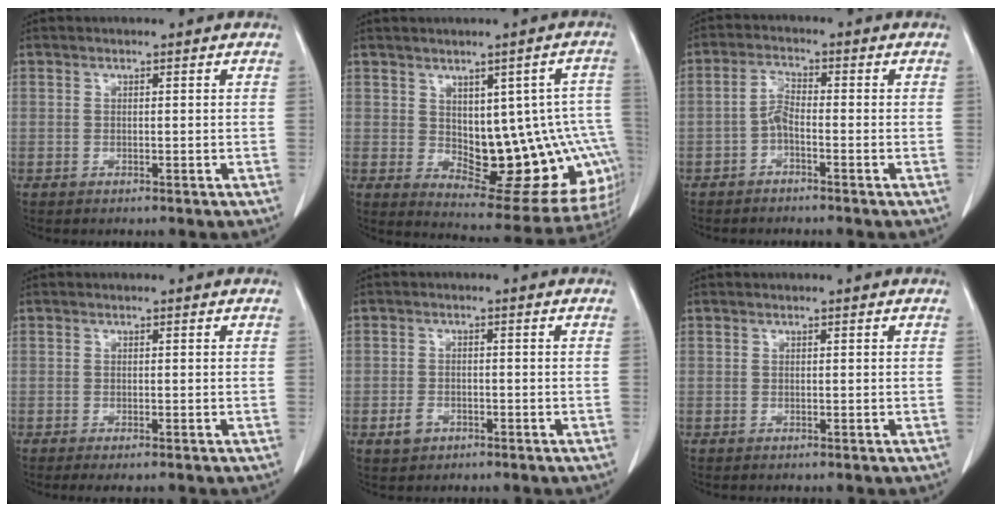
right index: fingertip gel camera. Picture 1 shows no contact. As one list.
[{"total": 17.4, "force": [-1.3, 7.9, 15.5], "torque": [-0.135, 0.020, 0.011]}, {"total": 2.8, "force": [-1.3, 0.9, 2.4], "torque": [-0.050, 0.005, -0.027]}, {"total": 2.0, "force": [-1.5, 0.3, 1.2], "torque": [-0.017, -0.007, -0.020]}, {"total": 2.5, "force": [-1.2, 2.0, 1.0], "torque": [-0.014, 0.005, -0.012]}, {"total": 0.0}]